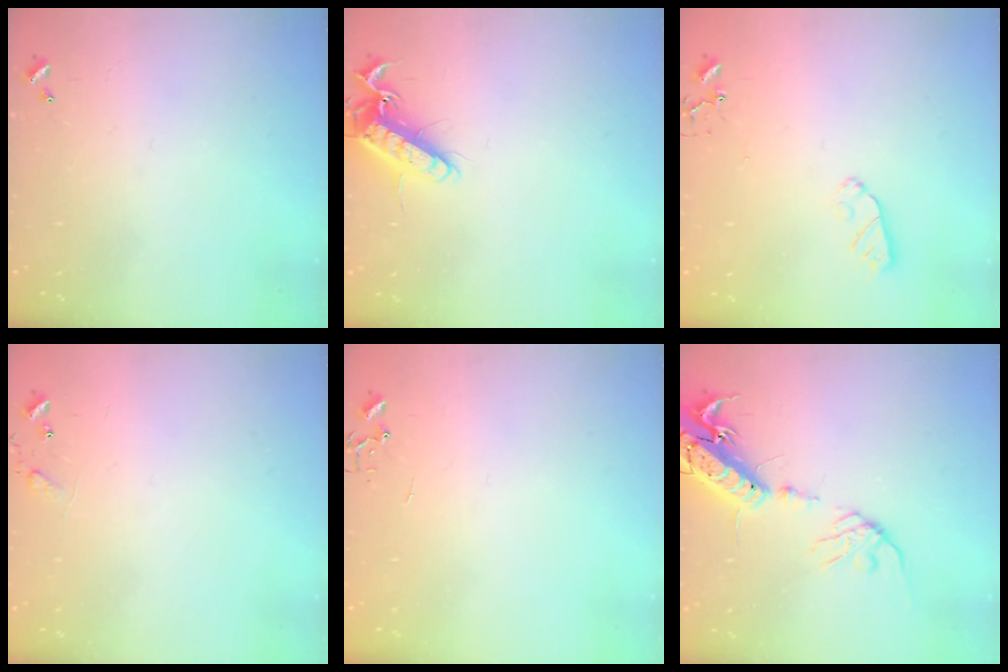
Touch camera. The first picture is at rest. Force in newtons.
{"total": 13.3, "press": 13.2, "slide": 1.1}
{"total": 5.5, "press": 5.5, "slide": 0.5}
{"total": 8.0, "press": 8.0, "slide": 0.4}
{"total": 0.0}
{"total": 18.1, "press": 17.7, "slide": 3.8}